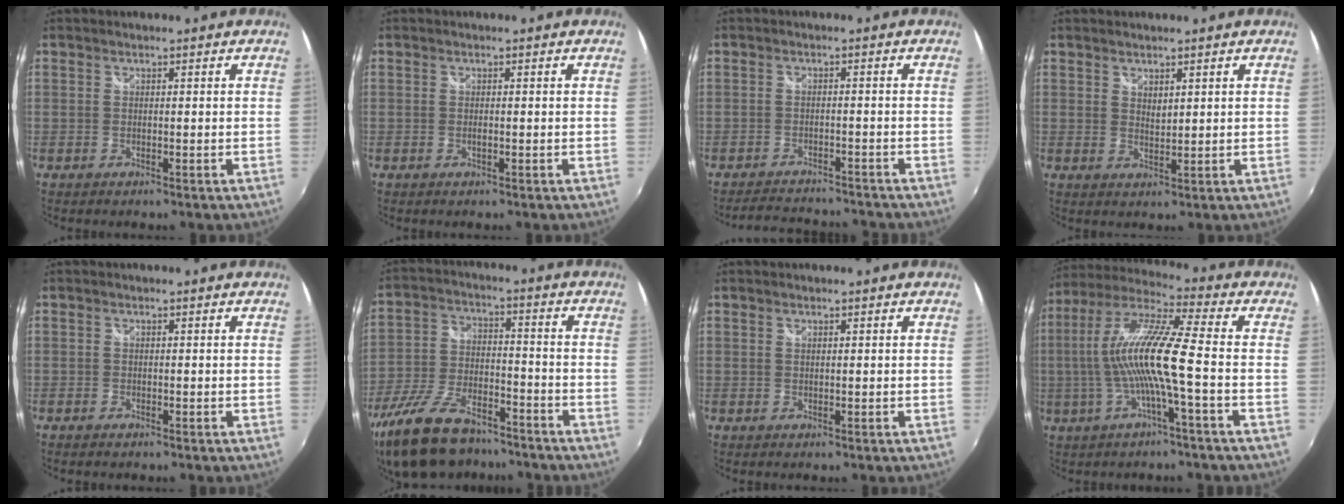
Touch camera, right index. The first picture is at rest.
{"total": 0.6, "force": [-0.1, 0.3, 0.5], "torque": [-0.010, -0.001, -0.003]}
{"total": 8.0, "force": [-7.6, 1.6, 2.1], "torque": [-0.057, 0.002, -0.109]}
{"total": 2.0, "force": [1.4, 0.9, 1.1], "torque": [-0.016, -0.004, 0.025]}
{"total": 0.9, "force": [-0.8, 0.4, 0.3], "torque": [-0.008, -0.004, -0.017]}
{"total": 19.7, "force": [-14.9, 8.2, 10.0], "torque": [-0.220, -0.029, -0.255]}
{"total": 0.0}
{"total": 13.4, "force": [-2.4, -0.4, 13.2], "torque": [-0.245, 0.003, -0.044]}